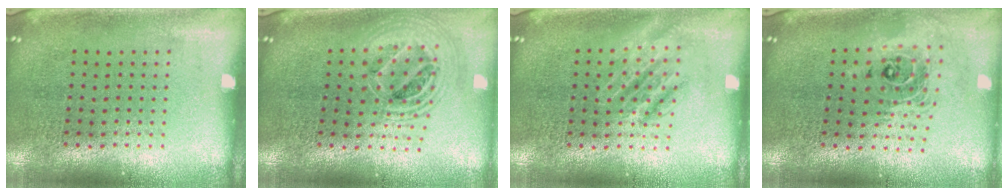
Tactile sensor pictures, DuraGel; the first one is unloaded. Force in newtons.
{"total": 2.1, "press": 1.7, "slide": 1.3}
{"total": 1.3, "press": 1.3, "slide": 0.1}
{"total": 2.0, "press": 1.6, "slide": 1.3}